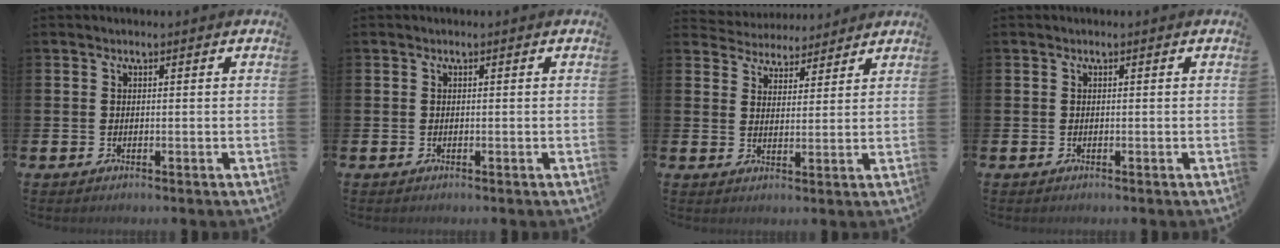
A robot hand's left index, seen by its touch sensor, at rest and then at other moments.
{"total": 0.0}
{"total": 4.1, "force": [3.9, 1.2, -0.6], "torque": [-0.014, -0.024, 0.071]}
{"total": 0.0}